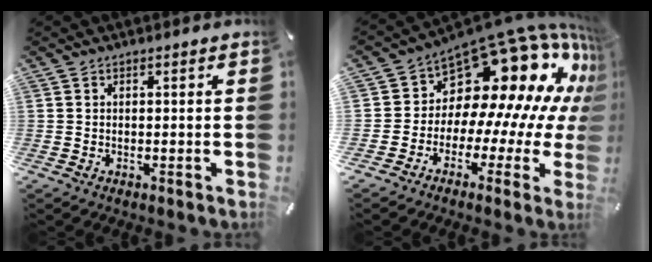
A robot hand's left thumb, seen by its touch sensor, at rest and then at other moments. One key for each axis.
{"total": 19.6, "fx": 11.1, "fy": 10.9, "fz": 12.0, "tx": -0.181, "ty": -0.121, "tz": 0.197}